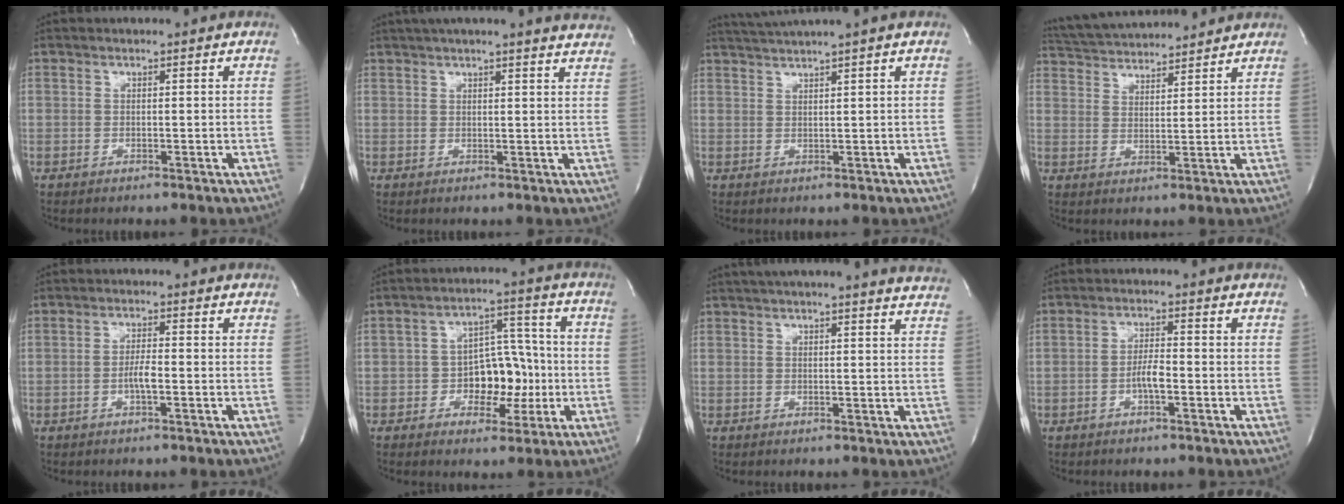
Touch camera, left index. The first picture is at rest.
{"total": 15.3, "force": [13.9, 0.3, 6.3], "torque": [-0.097, 0.004, 0.163]}
{"total": 4.0, "force": [3.2, -1.7, 1.6], "torque": [-0.032, 0.006, 0.065]}
{"total": 12.8, "force": [12.2, 1.5, 3.7], "torque": [-0.077, 0.030, 0.193]}
{"total": 2.6, "force": [-0.9, 0.4, 2.4], "torque": [-0.048, 0.000, -0.016]}
{"total": 8.4, "force": [-1.9, 5.2, 6.4], "torque": [-0.097, 0.025, -0.025]}
{"total": 17.0, "force": [15.6, 0.2, 6.8], "torque": [-0.104, -0.009, 0.184]}
{"total": 3.0, "force": [-1.2, 0.6, 2.7], "torque": [-0.051, 0.002, -0.021]}